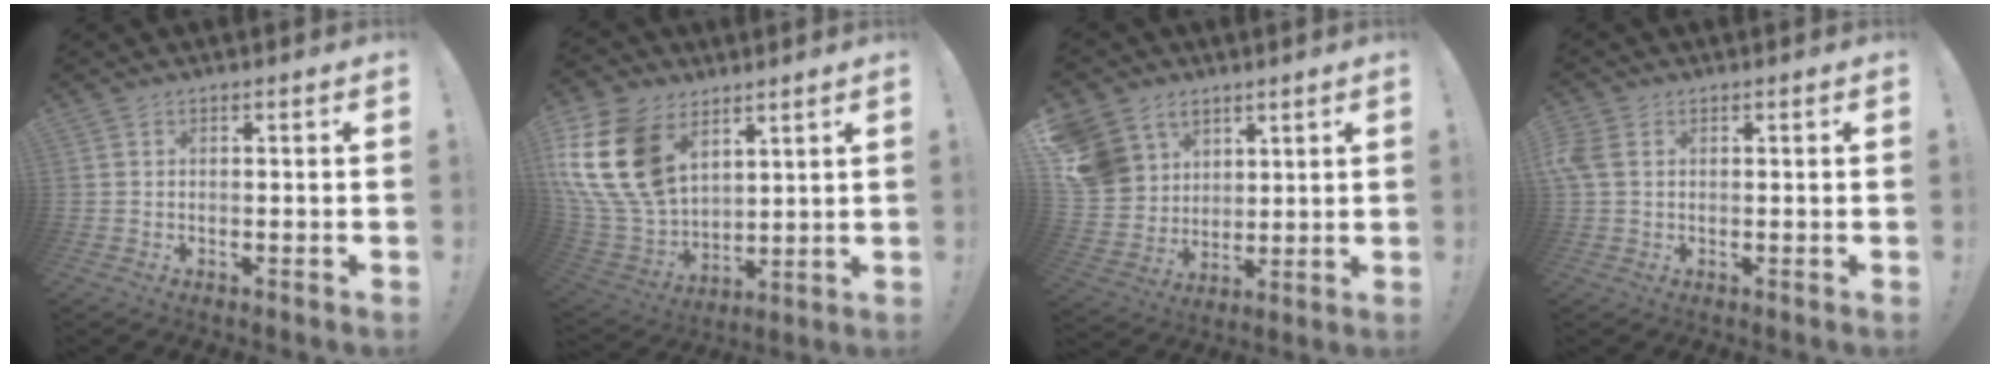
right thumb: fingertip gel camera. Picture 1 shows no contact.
{"total": 22.8, "force": [8.9, 16.0, 13.5], "torque": [-0.285, -0.046, 0.179]}
{"total": 12.2, "force": [5.4, 10.4, 3.4], "torque": [-0.063, -0.030, 0.119]}
{"total": 4.3, "force": [1.0, 3.1, 2.8], "torque": [-0.070, 0.007, 0.021]}